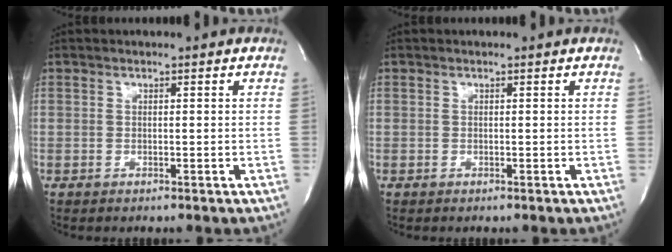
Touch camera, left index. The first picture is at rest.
{"total": 0.0}